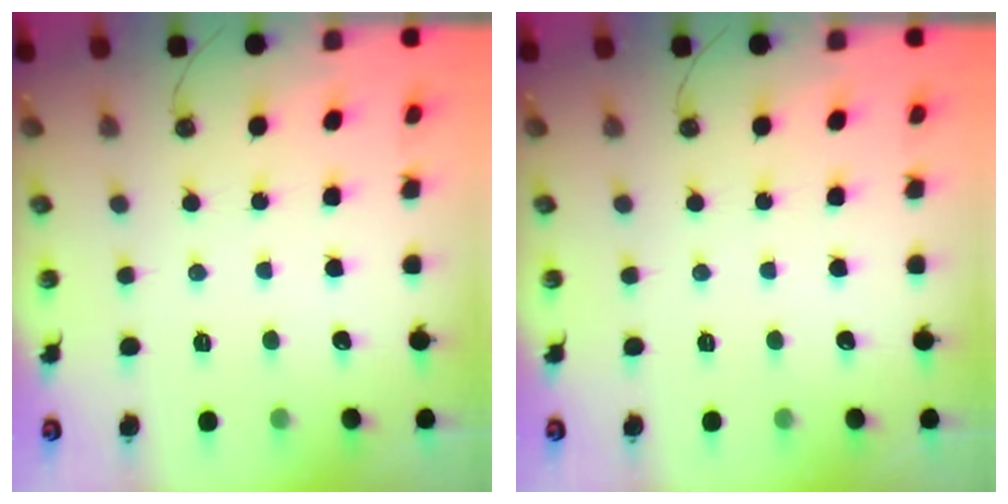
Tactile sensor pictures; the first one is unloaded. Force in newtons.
{"total": 0.0}